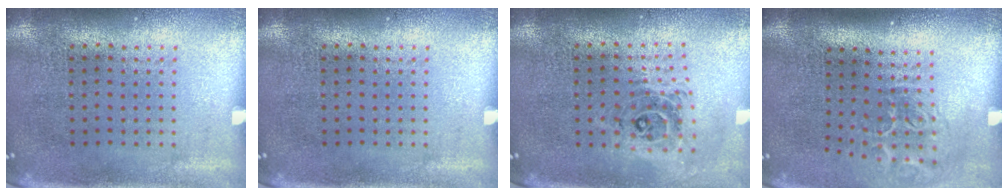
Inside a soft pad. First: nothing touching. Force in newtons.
{"total": 0.0}
{"total": 0.8, "press": 0.8, "slide": 0.1}
{"total": 2.1, "press": 1.3, "slide": 1.6}